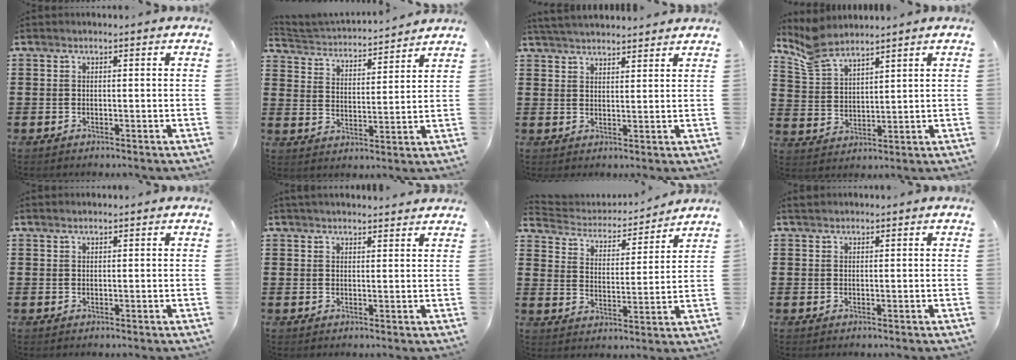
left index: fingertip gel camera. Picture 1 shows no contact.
{"total": 3.0, "force": [3.0, 0.2, 0.0], "torque": [-0.021, -0.029, 0.046]}
{"total": 3.5, "force": [3.5, 0.0, 0.4], "torque": [-0.018, -0.009, 0.066]}
{"total": 5.7, "force": [5.1, 1.3, 2.2], "torque": [-0.062, -0.011, 0.096]}
{"total": 0.5, "force": [0.4, 0.1, 0.2], "torque": [-0.006, -0.001, 0.009]}
{"total": 2.1, "force": [2.0, 0.2, 0.3], "torque": [-0.011, -0.001, 0.039]}
{"total": 3.3, "force": [3.2, 0.8, 0.2], "torque": [-0.029, -0.026, 0.046]}
{"total": 0.8, "force": [0.7, 0.3, 0.3], "torque": [-0.008, 0.001, 0.014]}